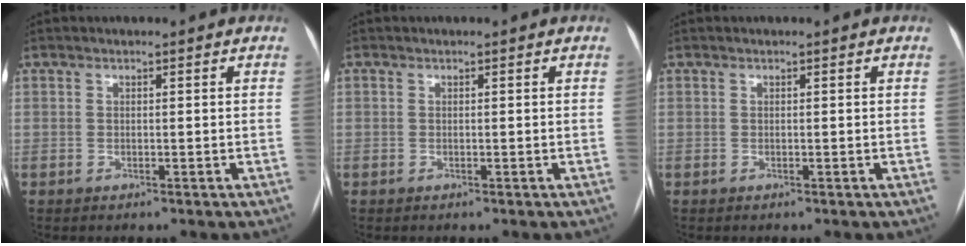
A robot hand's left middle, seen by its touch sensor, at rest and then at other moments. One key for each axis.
{"total": 0.0}
{"total": 0.0}